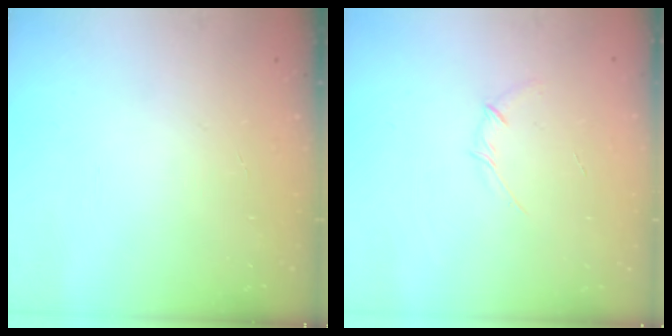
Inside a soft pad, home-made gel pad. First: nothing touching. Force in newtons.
{"total": 3.3, "press": 3.2, "slide": 0.9}